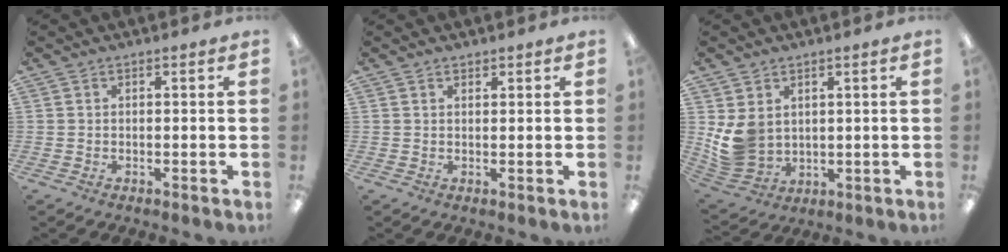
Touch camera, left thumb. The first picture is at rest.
{"total": 1.1, "force": [0.9, 0.4, 0.1], "torque": [-0.002, 0.000, 0.018]}
{"total": 8.6, "force": [2.1, 7.1, 4.4], "torque": [-0.115, -0.008, 0.044]}